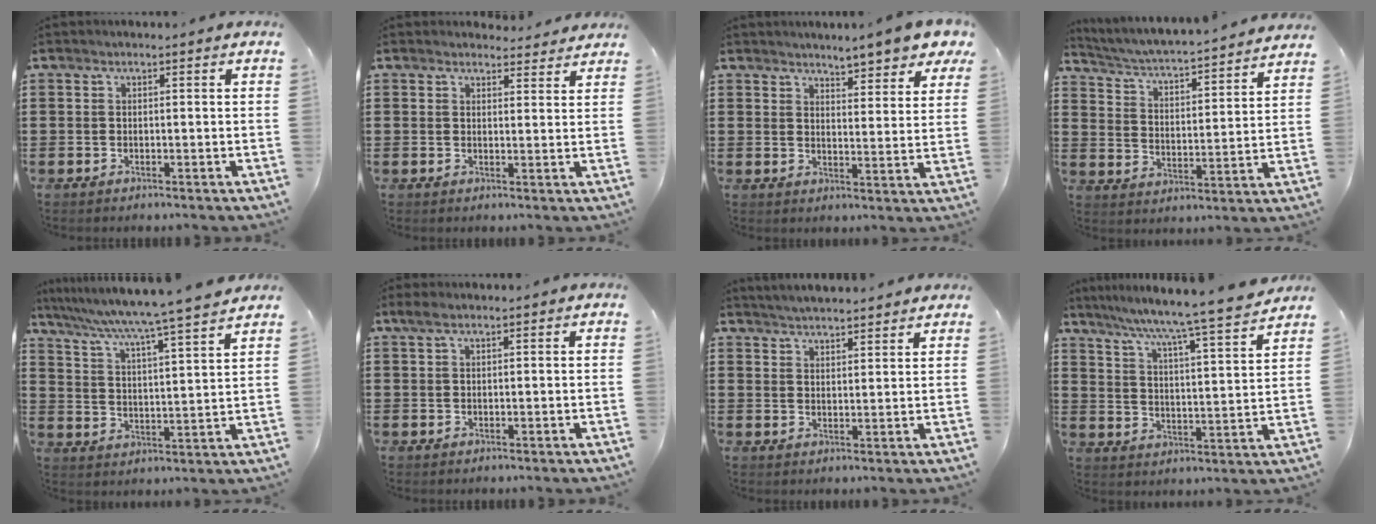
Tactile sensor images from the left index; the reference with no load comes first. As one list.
[{"total": 2.7, "force": [2.6, 0.7, 0.3], "torque": [-0.005, -0.009, 0.047]}, {"total": 5.6, "force": [5.2, 0.1, 2.0], "torque": [-0.041, -0.023, 0.090]}, {"total": 3.5, "force": [3.4, -0.5, 0.9], "torque": [-0.036, -0.037, 0.047]}, {"total": 5.5, "force": [4.8, -1.4, 2.4], "torque": [-0.069, -0.048, 0.069]}, {"total": 1.6, "force": [0.7, 0.4, 1.3], "torque": [-0.027, 0.003, 0.013]}, {"total": 3.2, "force": [3.2, -0.4, 0.0], "torque": [-0.009, -0.012, 0.058]}, {"total": 6.4, "force": [5.7, -1.1, 2.8], "torque": [-0.079, -0.051, 0.085]}]